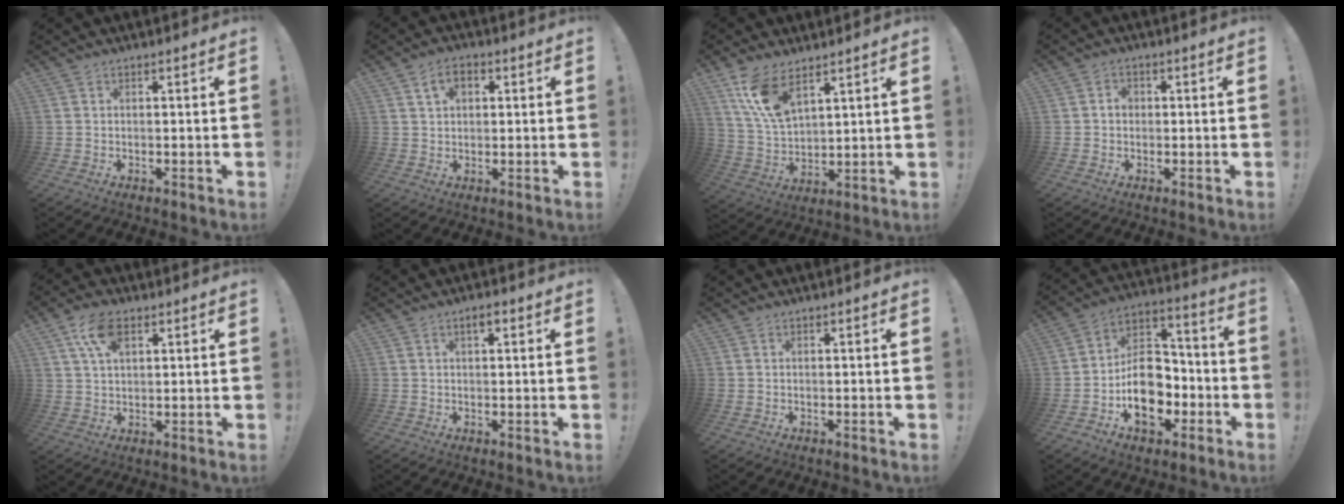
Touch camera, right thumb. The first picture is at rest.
{"total": 5.8, "force": [2.1, 3.7, 3.9], "torque": [-0.064, 0.004, 0.039]}
{"total": 12.1, "force": [7.9, 5.5, 7.3], "torque": [-0.147, -0.036, 0.149]}
{"total": 2.5, "force": [-0.3, 2.0, 1.4], "torque": [-0.019, 0.005, -0.008]}
{"total": 8.7, "force": [4.3, 4.6, 6.1], "torque": [-0.108, -0.003, 0.080]}
{"total": 2.1, "force": [1.0, 0.8, 1.6], "torque": [-0.024, -0.002, 0.015]}
{"total": 0.0}
{"total": 16.1, "force": [-5.5, 11.6, 9.8], "torque": [-0.141, 0.036, -0.085]}